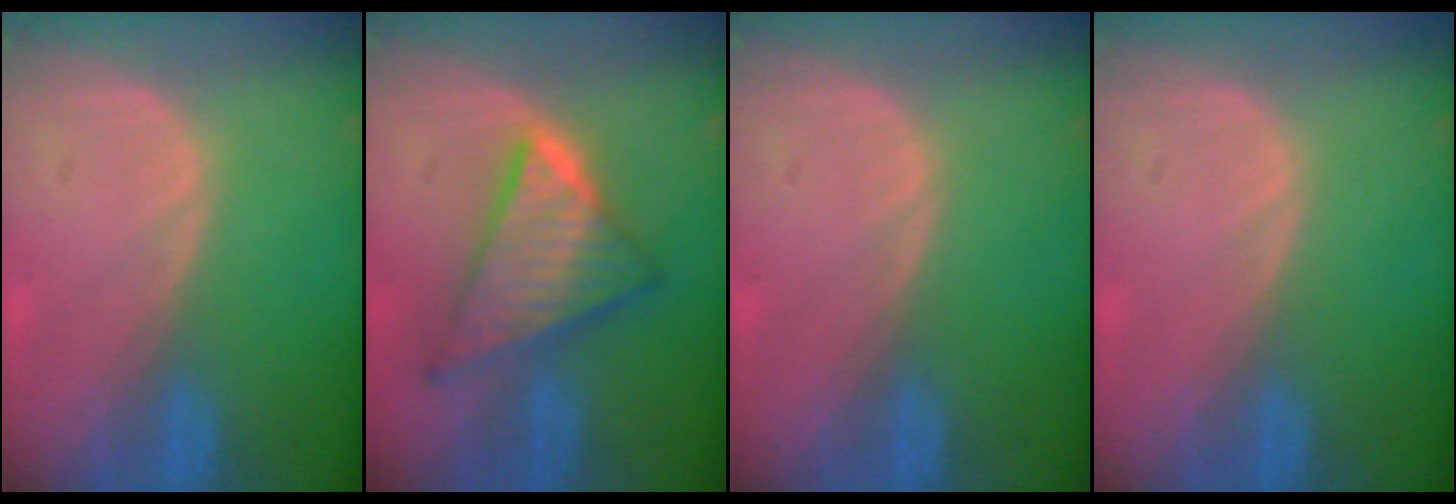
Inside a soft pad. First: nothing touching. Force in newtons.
{"total": 9.1, "press": 9.1, "slide": 0.6}
{"total": 0.0}
{"total": 0.0}